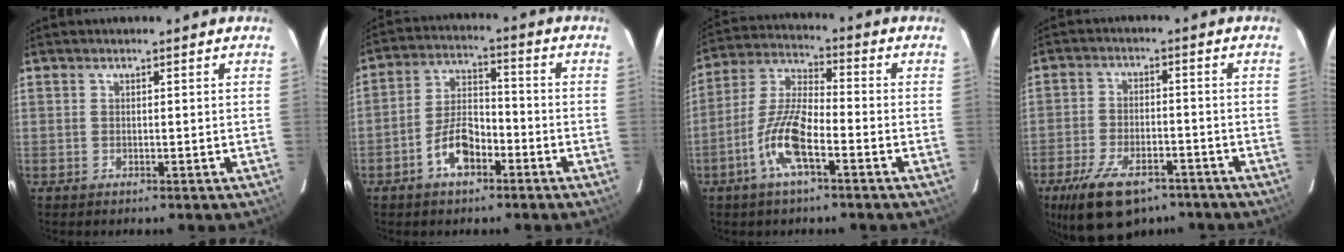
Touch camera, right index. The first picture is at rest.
{"total": 8.3, "force": [-4.5, 4.2, 5.5], "torque": [-0.112, 0.018, -0.076]}
{"total": 10.7, "force": [-5.0, 2.9, 9.0], "torque": [-0.195, 0.002, -0.103]}
{"total": 14.2, "force": [-9.4, 6.8, 8.2], "torque": [-0.180, -0.016, -0.158]}